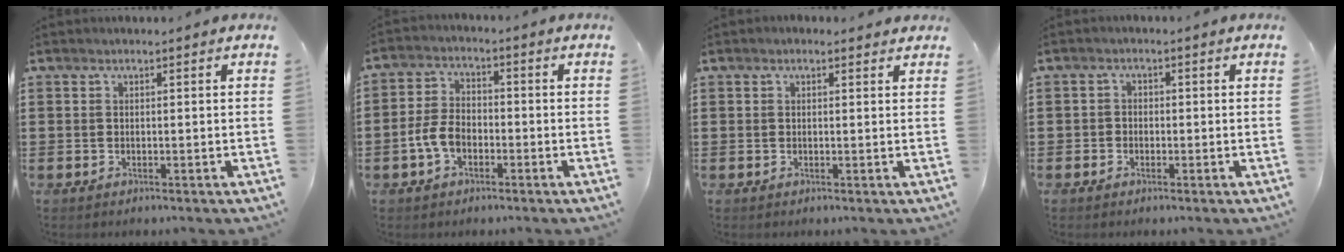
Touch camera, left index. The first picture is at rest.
{"total": 5.2, "force": [-1.9, 3.2, 3.6], "torque": [-0.092, 0.001, -0.043]}
{"total": 0.8, "force": [0.4, 0.4, 0.5], "torque": [-0.011, 0.005, 0.008]}
{"total": 1.2, "force": [-0.6, 1.1, 0.2], "torque": [-0.008, 0.004, -0.014]}